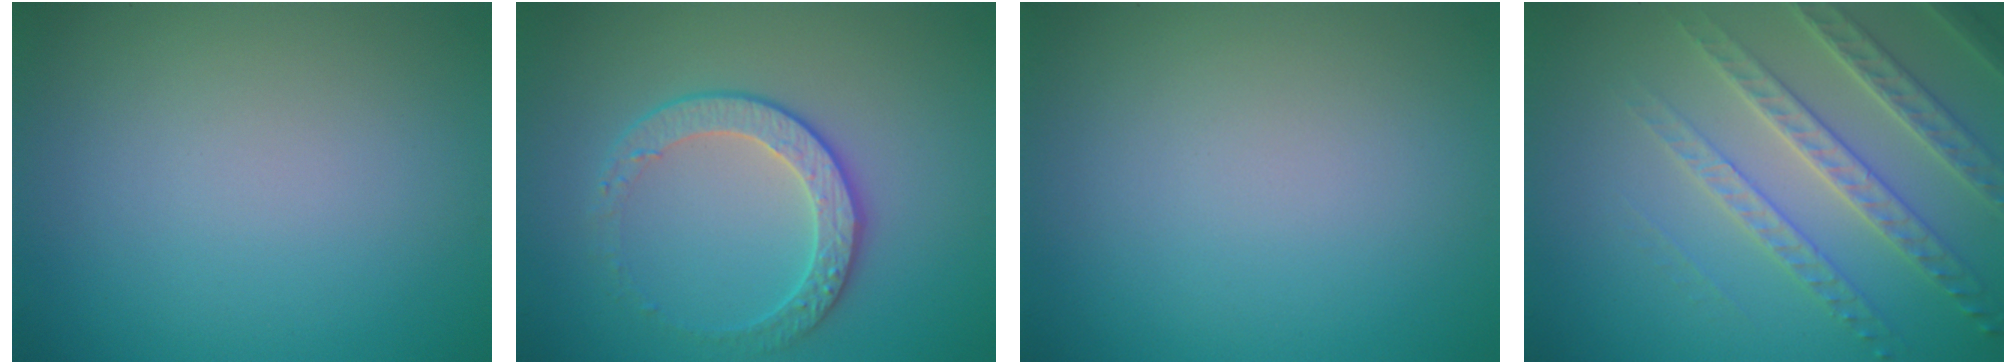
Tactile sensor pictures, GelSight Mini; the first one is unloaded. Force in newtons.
{"total": 2.8, "press": 2.4, "slide": 1.4}
{"total": 0.0}
{"total": 4.3, "press": 4.2, "slide": 1.1}